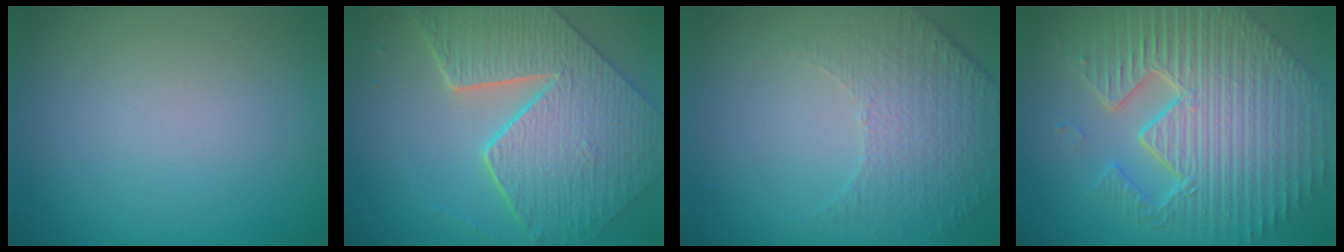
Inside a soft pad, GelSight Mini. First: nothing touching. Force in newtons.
{"total": 9.3, "press": 6.7, "slide": 6.4}
{"total": 5.0, "press": 3.3, "slide": 3.8}
{"total": 11.7, "press": 7.5, "slide": 9.0}